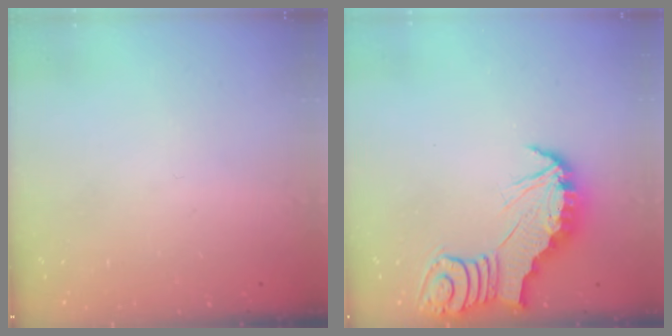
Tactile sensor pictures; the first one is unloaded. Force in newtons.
{"total": 2.8, "press": 2.7, "slide": 0.3}